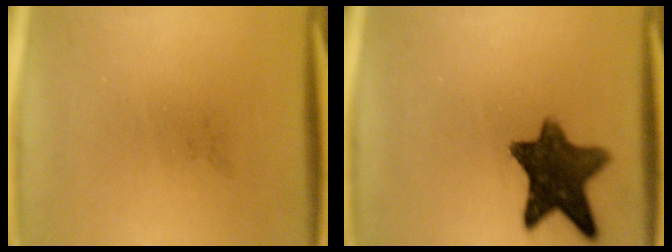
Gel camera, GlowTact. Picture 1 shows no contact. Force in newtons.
{"total": 11.0}